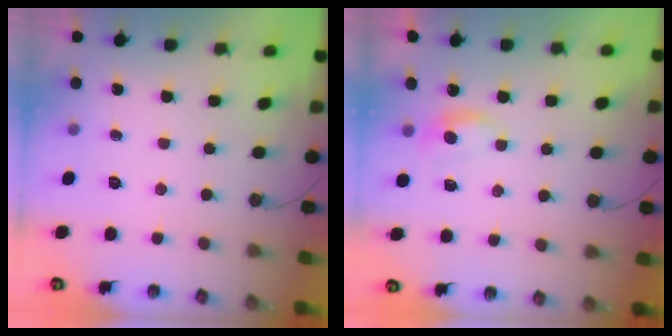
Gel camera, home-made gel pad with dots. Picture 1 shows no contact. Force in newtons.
{"total": 0.6, "press": 0.4, "slide": 0.4}